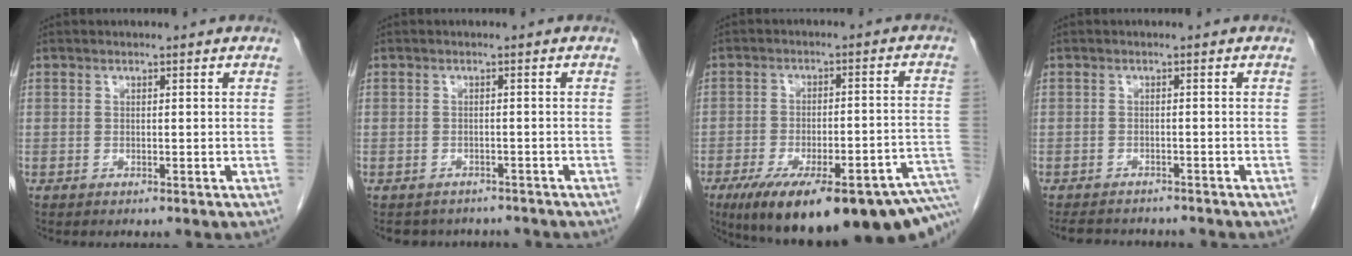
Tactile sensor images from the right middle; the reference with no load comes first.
{"total": 5.4, "force": [-4.8, 2.5, 0.3], "torque": [-0.002, 0.005, -0.055]}
{"total": 25.1, "force": [-17.0, 4.6, 17.8], "torque": [-0.192, -0.004, -0.231]}
{"total": 7.7, "force": [-7.0, 2.3, 2.1], "torque": [-0.035, -0.003, -0.092]}